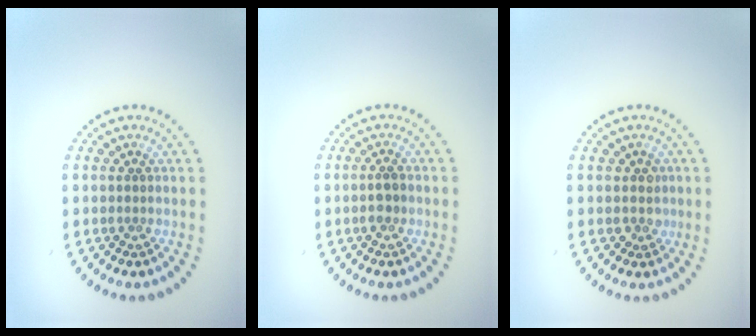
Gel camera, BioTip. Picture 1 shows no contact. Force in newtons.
{"total": 1.3, "press": 1.3, "slide": 0.4}
{"total": 1.1, "press": 0.9, "slide": 0.6}